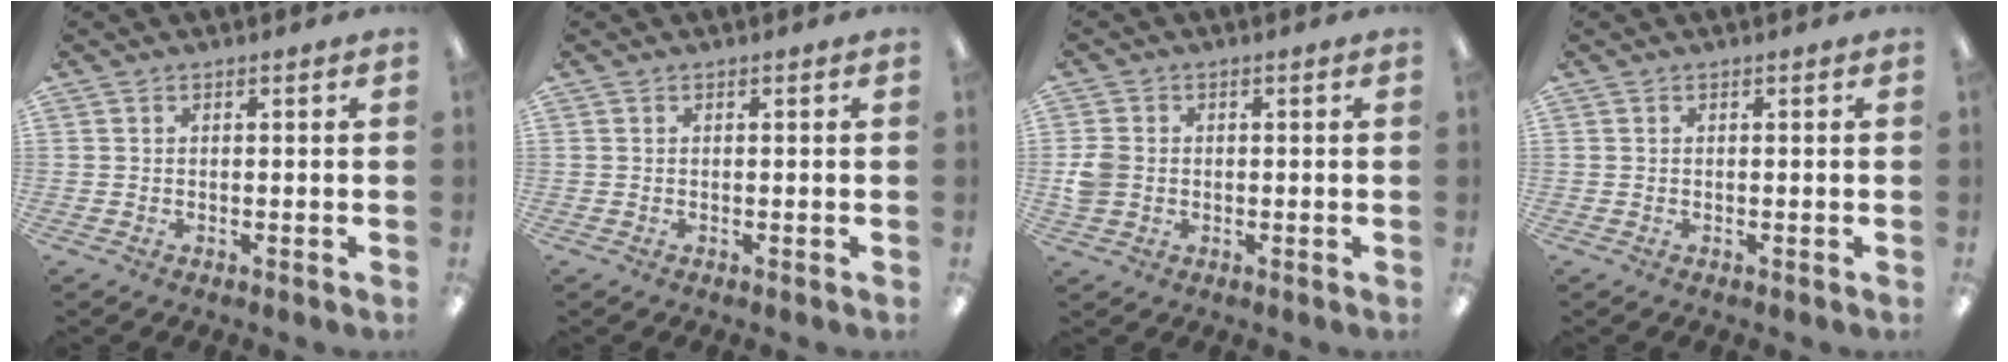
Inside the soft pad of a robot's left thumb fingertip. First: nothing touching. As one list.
[{"total": 0.0}, {"total": 4.7, "force": [-0.3, 4.1, 2.2], "torque": [-0.039, 0.005, -0.005]}, {"total": 0.0}]